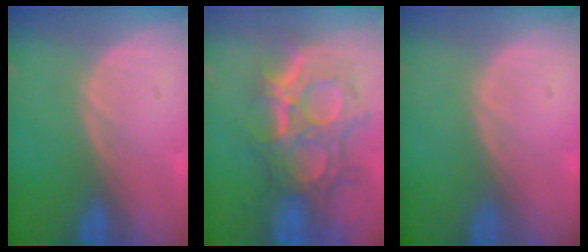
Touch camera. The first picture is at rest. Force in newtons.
{"total": 11.9, "press": 10.7, "slide": 5.3}
{"total": 0.0}